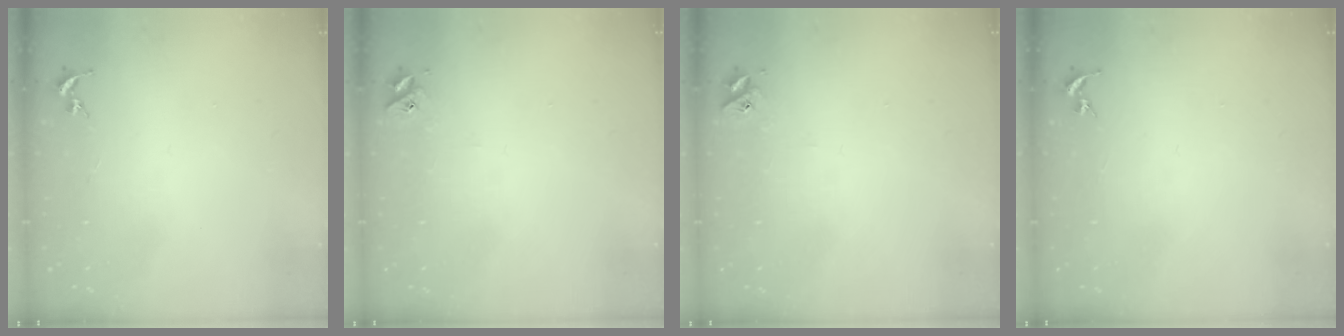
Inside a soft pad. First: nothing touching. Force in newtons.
{"total": 2.8, "press": 2.8, "slide": 0.3}
{"total": 2.8, "press": 2.8, "slide": 0.3}
{"total": 0.0}